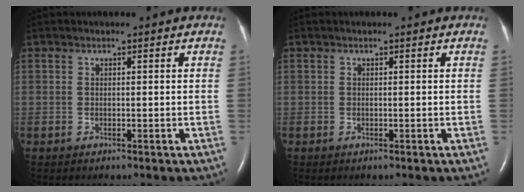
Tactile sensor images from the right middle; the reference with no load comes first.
{"total": 0.0}